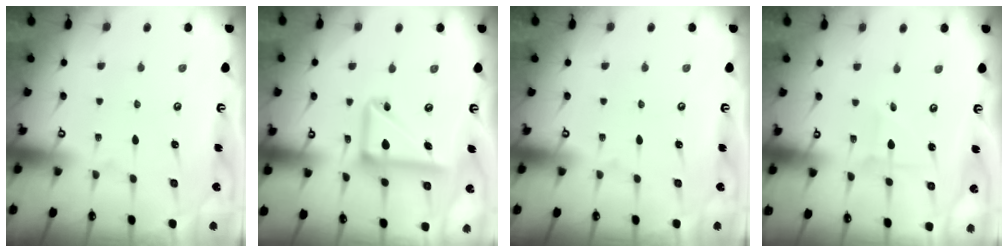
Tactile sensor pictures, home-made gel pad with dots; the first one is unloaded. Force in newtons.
{"total": 14.0, "press": 13.9, "slide": 1.7}
{"total": 0.0}
{"total": 0.7, "press": 0.7, "slide": 0.0}